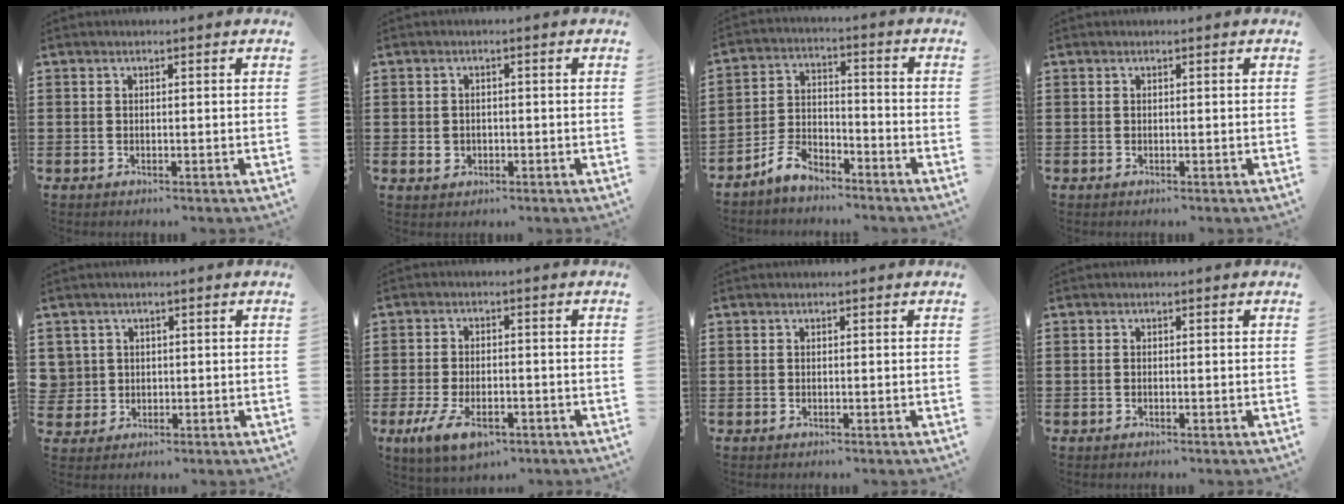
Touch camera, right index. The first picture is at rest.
{"total": 1.7, "force": [-0.3, 1.6, 0.6], "torque": [-0.016, 0.005, -0.008]}
{"total": 5.6, "force": [-5.0, 1.8, 1.6], "torque": [-0.043, 0.014, -0.103]}
{"total": 0.0}
{"total": 2.7, "force": [0.6, 2.6, 0.1], "torque": [-0.017, 0.007, 0.011]}
{"total": 5.7, "force": [-3.1, 2.5, 4.0], "torque": [-0.087, 0.000, -0.057]}
{"total": 0.0}
{"total": 0.0}